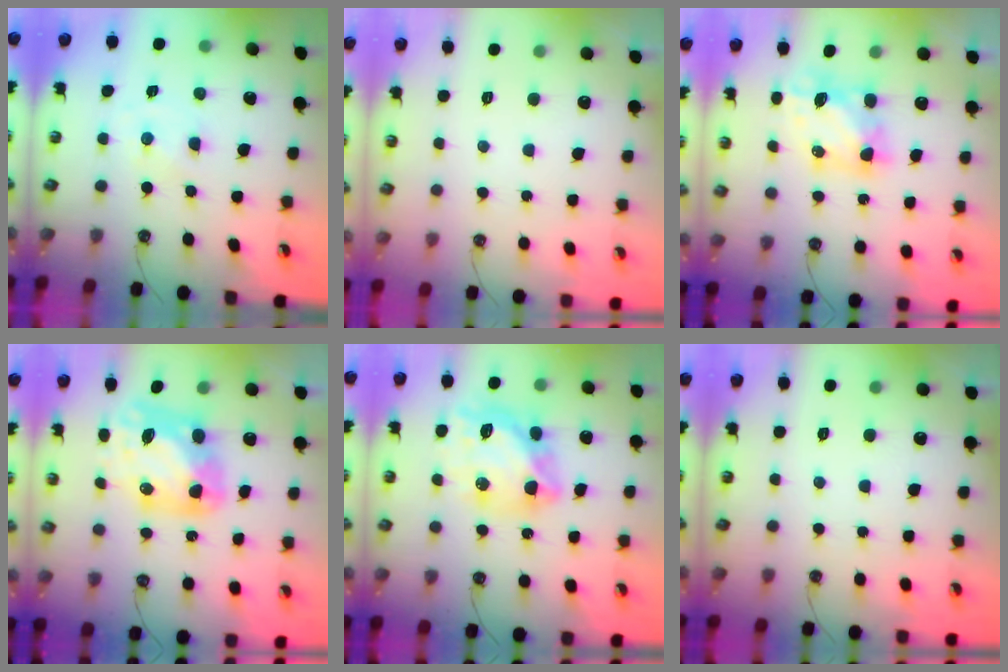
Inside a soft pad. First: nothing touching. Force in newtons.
{"total": 0.0}
{"total": 6.1, "press": 6.1, "slide": 0.2}
{"total": 10.6, "press": 10.5, "slide": 1.1}
{"total": 15.5, "press": 15.5, "slide": 1.6}
{"total": 0.0}